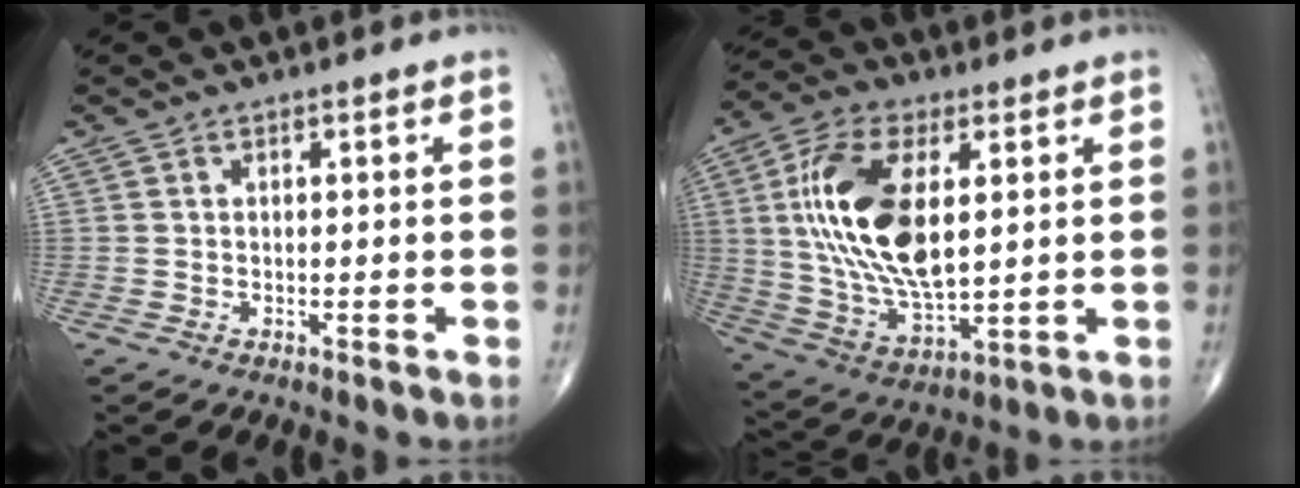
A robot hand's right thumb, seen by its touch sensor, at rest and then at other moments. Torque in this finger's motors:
{"motor_torque": [1.53, 3.48, 2.15, 0.54, 0.69]}